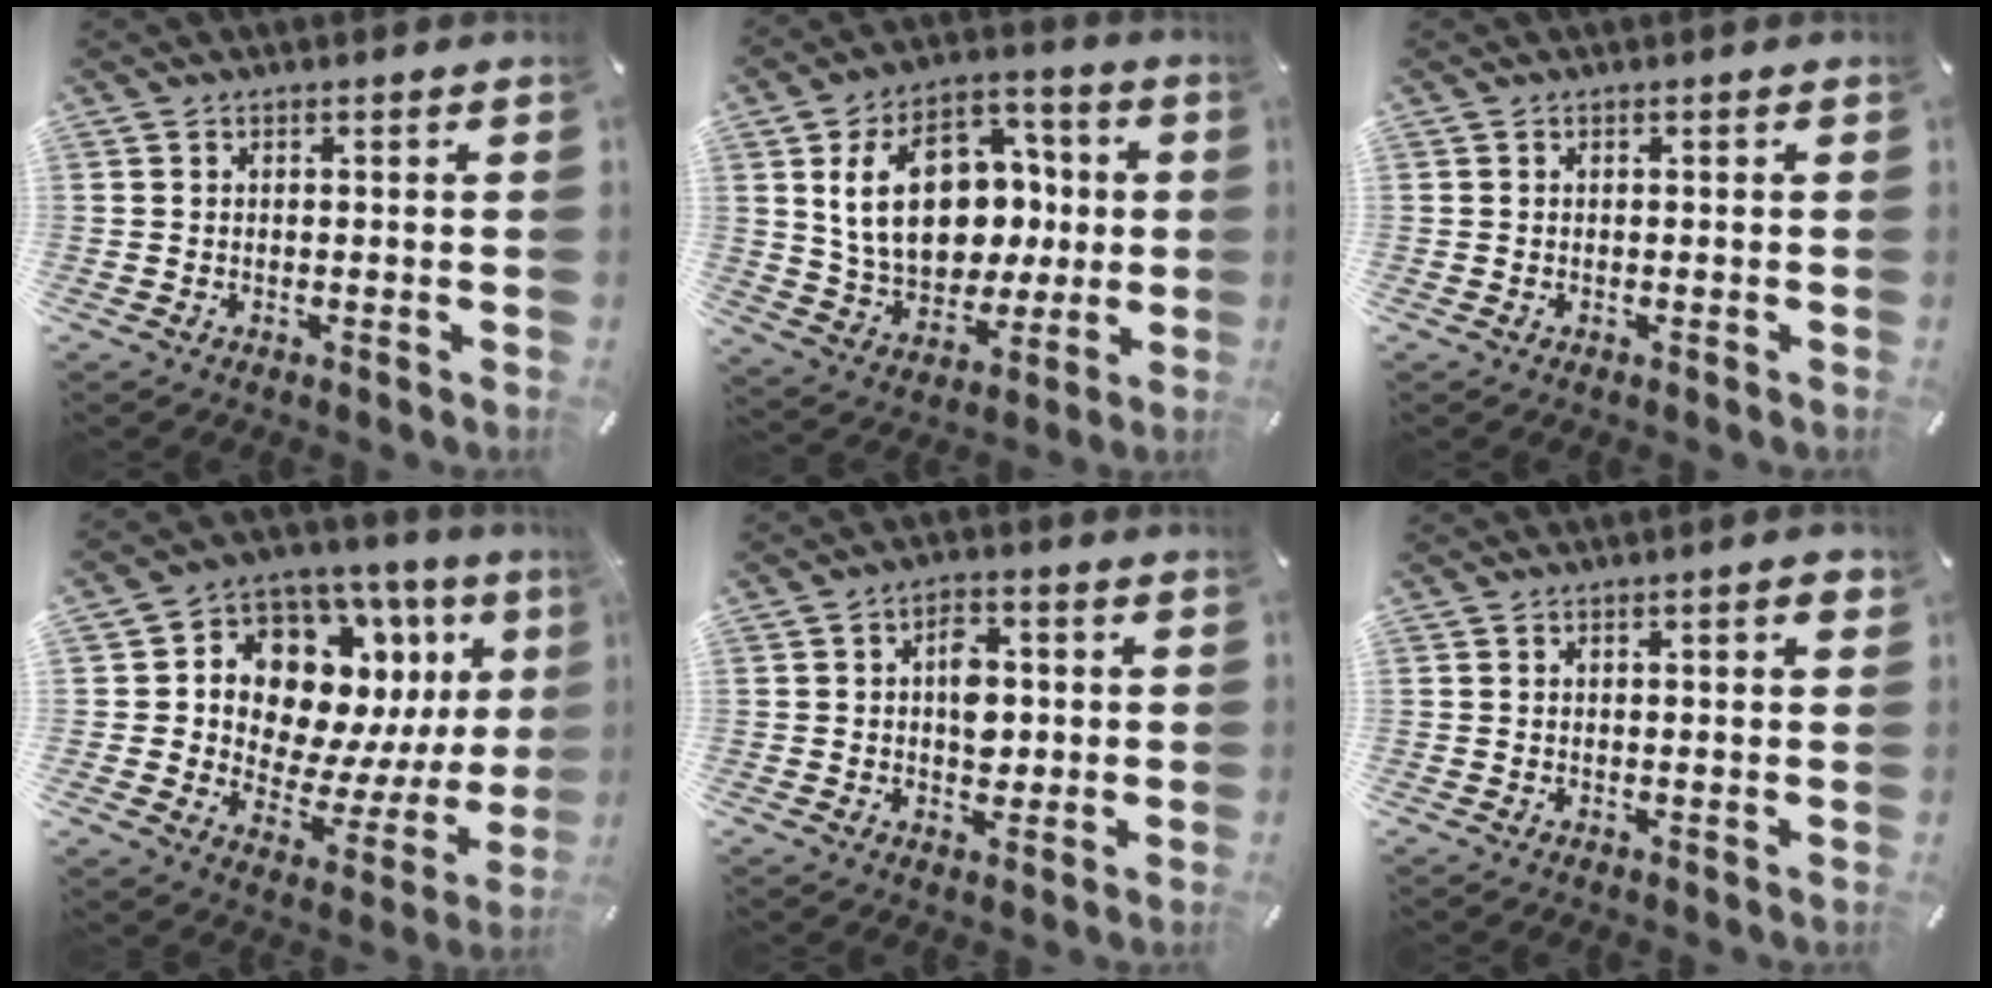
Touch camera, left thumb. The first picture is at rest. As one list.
[{"total": 18.8, "force": [2.4, 14.3, 11.9], "torque": [-0.208, 0.009, 0.052]}, {"total": 0.0}, {"total": 13.1, "force": [7.2, 9.1, 6.1], "torque": [-0.097, -0.076, 0.130]}, {"total": 6.8, "force": [0.5, 4.8, 4.7], "torque": [-0.054, -0.002, 0.002]}, {"total": 2.2, "force": [0.8, 0.5, 2.0], "torque": [-0.031, 0.000, 0.011]}]